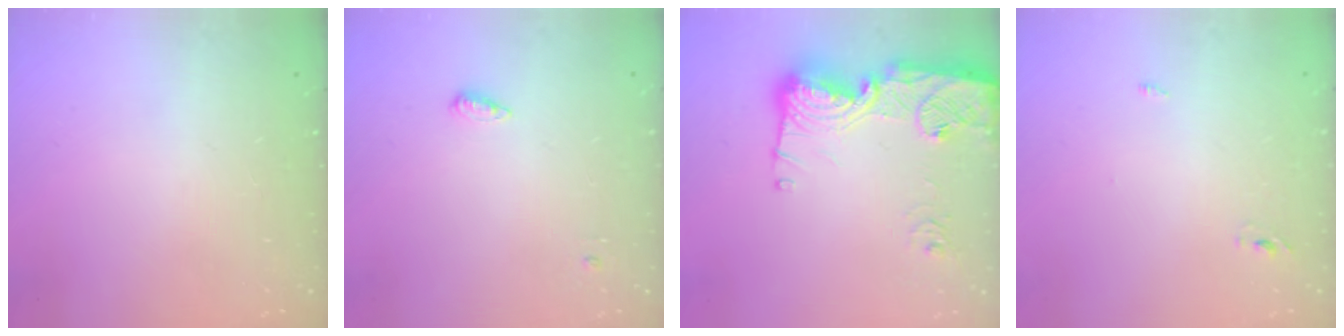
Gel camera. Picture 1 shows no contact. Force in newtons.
{"total": 4.2, "press": 4.1, "slide": 0.8}
{"total": 18.9, "press": 18.8, "slide": 1.7}
{"total": 2.4, "press": 2.2, "slide": 1.0}